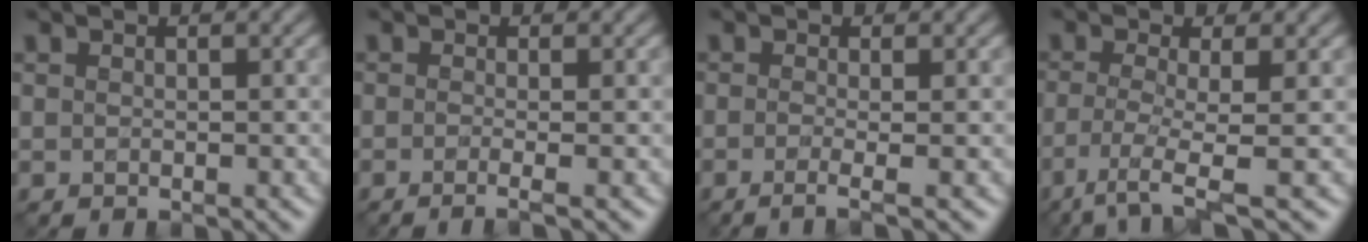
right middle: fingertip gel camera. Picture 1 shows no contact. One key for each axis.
{"total": 2.4, "fx": -0.6, "fy": 1.0, "fz": 2.2, "tx": -0.017, "ty": -0.009, "tz": -0.023}
{"total": 2.5, "fx": -0.7, "fy": 0.9, "fz": 2.3, "tx": -0.025, "ty": -0.007, "tz": -0.022}
{"total": 4.1, "fx": -2.0, "fy": 0.5, "fz": 3.5, "tx": -0.069, "ty": -0.012, "tz": -0.049}